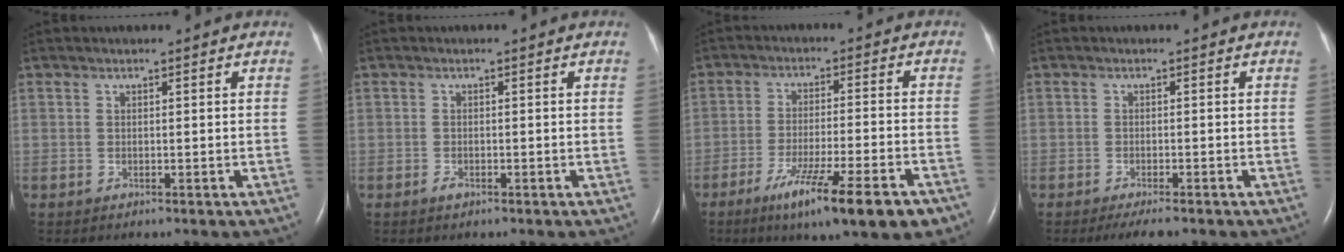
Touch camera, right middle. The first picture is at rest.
{"total": 0.8, "force": [-0.5, 0.4, 0.5], "torque": [-0.009, 0.001, -0.006]}
{"total": 15.1, "force": [-9.6, 1.5, 11.6], "torque": [-0.145, -0.031, -0.144]}
{"total": 3.8, "force": [-3.0, 0.7, 2.3], "torque": [-0.035, -0.008, -0.042]}